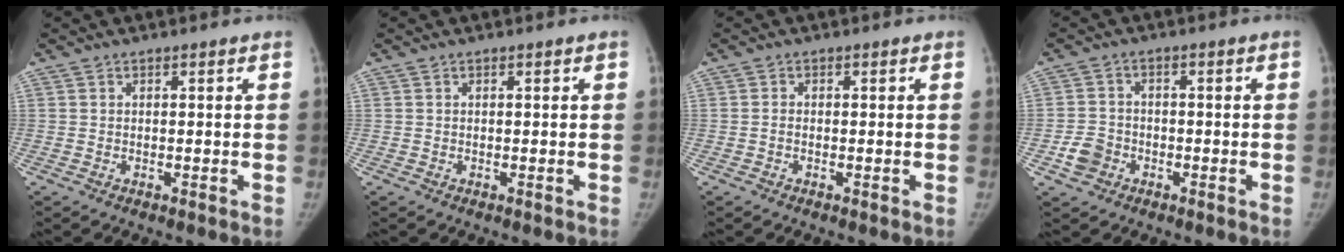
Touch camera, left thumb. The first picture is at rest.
{"total": 0.0}
{"total": 0.7, "force": [-0.3, 0.4, 0.5], "torque": [-0.007, 0.001, -0.007]}
{"total": 4.5, "force": [-2.0, 3.7, 1.6], "torque": [-0.019, 0.017, -0.037]}